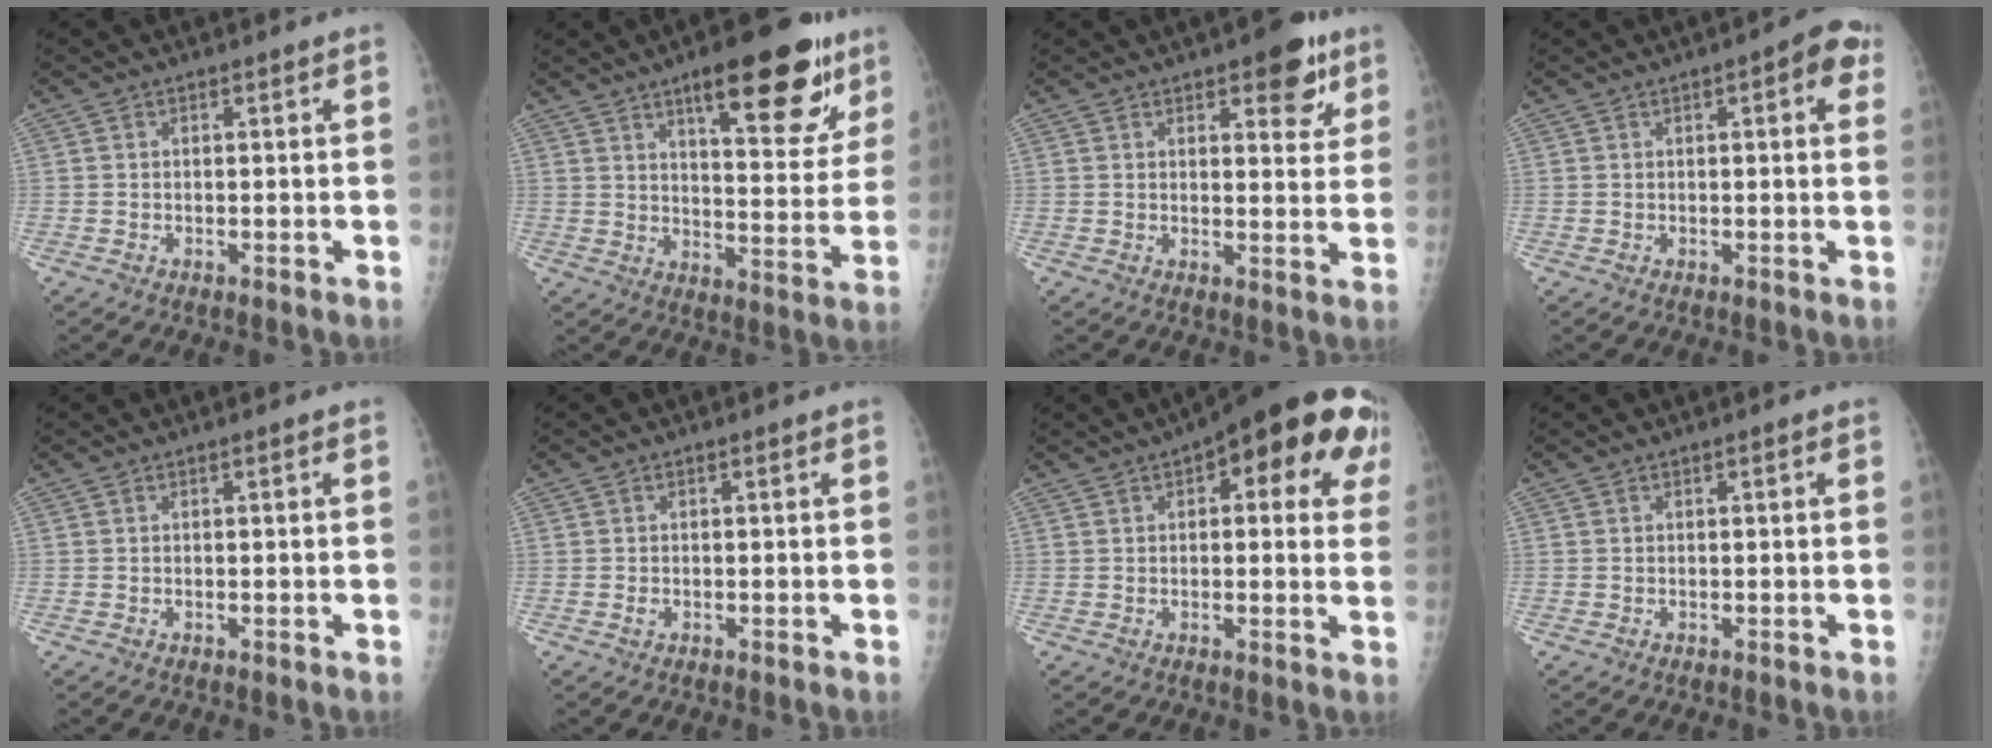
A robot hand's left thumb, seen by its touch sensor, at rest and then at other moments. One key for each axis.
{"total": 19.4, "fx": 11.3, "fy": 6.5, "fz": 14.3, "tx": -0.151, "ty": -0.048, "tz": 0.162}
{"total": 7.8, "fx": 4.5, "fy": 3.4, "fz": 5.4, "tx": -0.037, "ty": -0.019, "tz": 0.054}
{"total": 5.5, "fx": 2.0, "fy": 1.8, "fz": 4.8, "tx": -0.047, "ty": 0.005, "tz": 0.015}
{"total": 0.0}
{"total": 0.5, "fx": -0.2, "fy": 0.5, "fz": 0.2, "tx": 0.000, "ty": 0.001, "tz": -0.003}
{"total": 19.2, "fx": 8.1, "fy": 7.5, "fz": 15.8, "tx": -0.175, "ty": 0.008, "tz": 0.094}
{"total": 0.5, "fx": 0.1, "fy": 0.0, "fz": 0.5, "tx": -0.010, "ty": 0.001, "tz": 0.001}